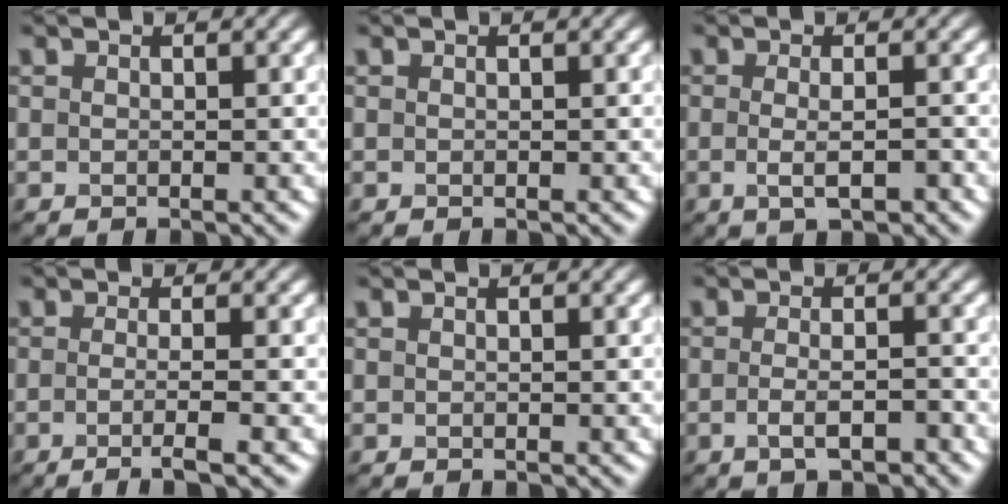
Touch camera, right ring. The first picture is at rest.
{"total": 0.0}
{"total": 2.5, "force": [-0.5, 0.7, 2.4], "torque": [-0.043, -0.009, -0.006]}
{"total": 3.5, "force": [-1.0, 0.9, 3.2], "torque": [-0.043, -0.007, -0.024]}
{"total": 0.0}
{"total": 2.7, "force": [-1.1, 0.8, 2.3], "torque": [-0.044, -0.003, -0.019]}